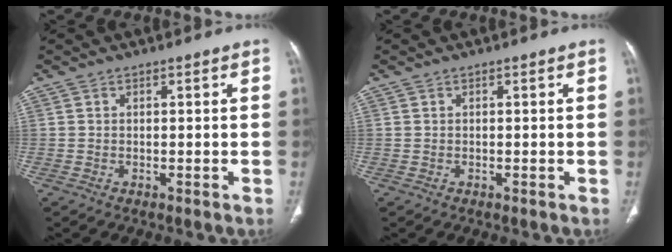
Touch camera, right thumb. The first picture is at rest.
{"total": 0.0}